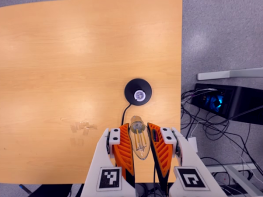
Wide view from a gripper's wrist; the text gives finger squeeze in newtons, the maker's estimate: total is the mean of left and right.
{"total": 21.3, "left": 23.7, "right": 18.9}